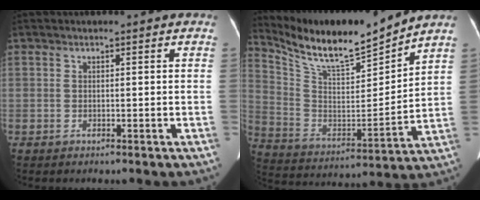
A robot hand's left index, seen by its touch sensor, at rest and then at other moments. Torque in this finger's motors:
{"motor_torque": [0.64, -1.05, 0.16, 0.03]}